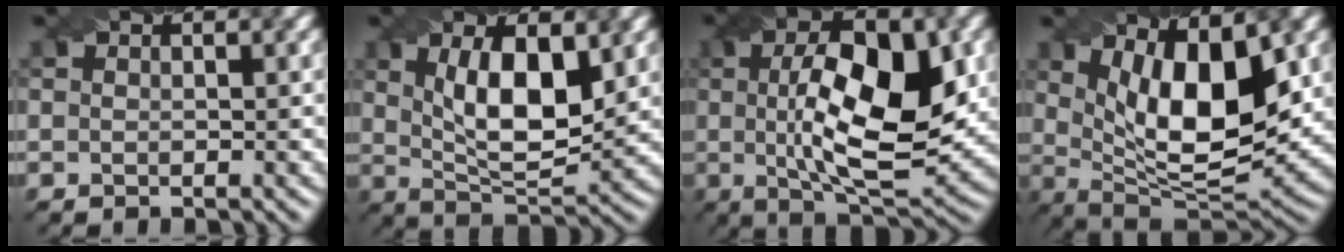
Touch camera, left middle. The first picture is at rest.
{"total": 8.4, "force": [1.9, 3.4, 7.4], "torque": [-0.134, -0.001, 0.035]}
{"total": 11.7, "force": [0.8, 4.4, 10.8], "torque": [-0.162, 0.003, 0.015]}
{"total": 11.5, "force": [3.1, 4.6, 10.0], "torque": [-0.153, -0.011, 0.055]}